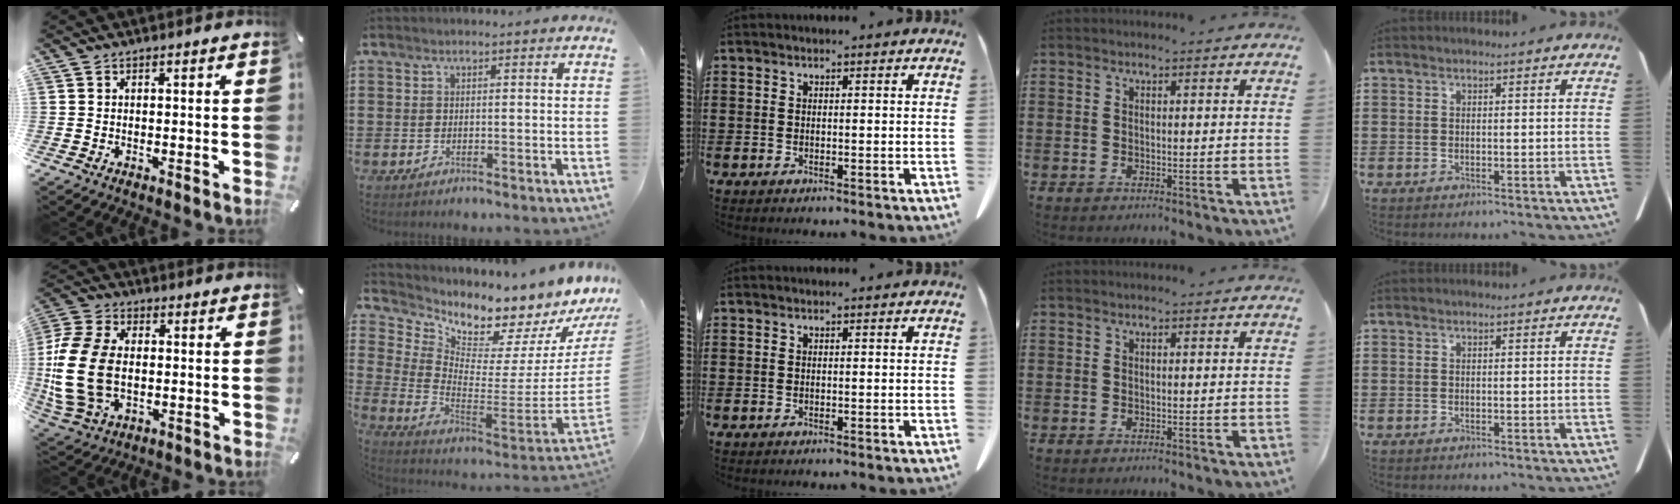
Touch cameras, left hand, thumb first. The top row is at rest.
{"thumb": {"total": 17.5, "force": [-1.4, 12.7, 11.8], "torque": [-0.268, 0.009, -0.029]}, "index": {"total": 5.6, "force": [5.1, 1.4, 1.8], "torque": [-0.061, -0.075, 0.078]}}